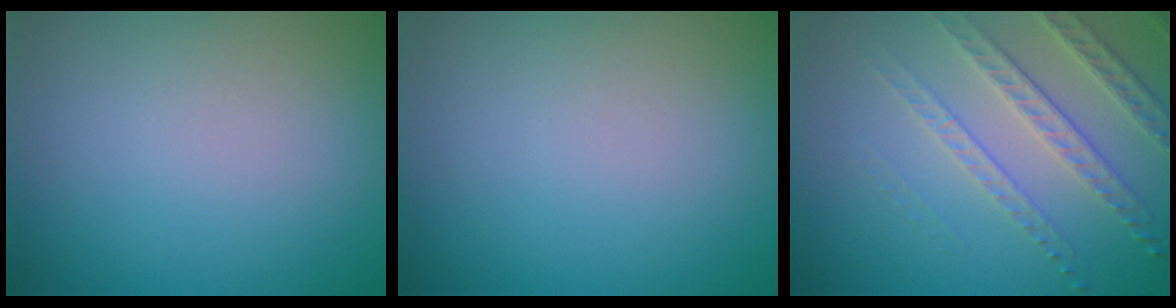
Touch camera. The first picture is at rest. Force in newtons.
{"total": 0.0}
{"total": 3.5, "press": 3.1, "slide": 1.7}